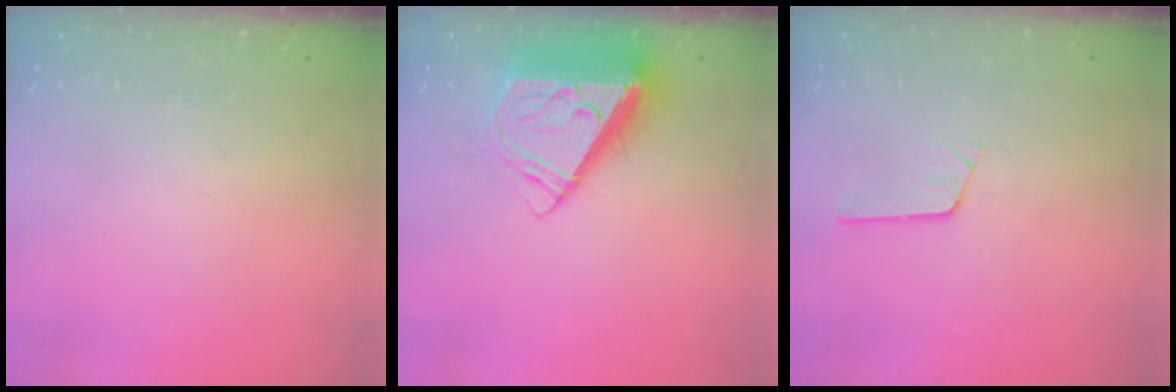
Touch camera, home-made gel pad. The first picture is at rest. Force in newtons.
{"total": 10.7, "press": 10.6, "slide": 1.6}
{"total": 2.4, "press": 2.4, "slide": 0.2}